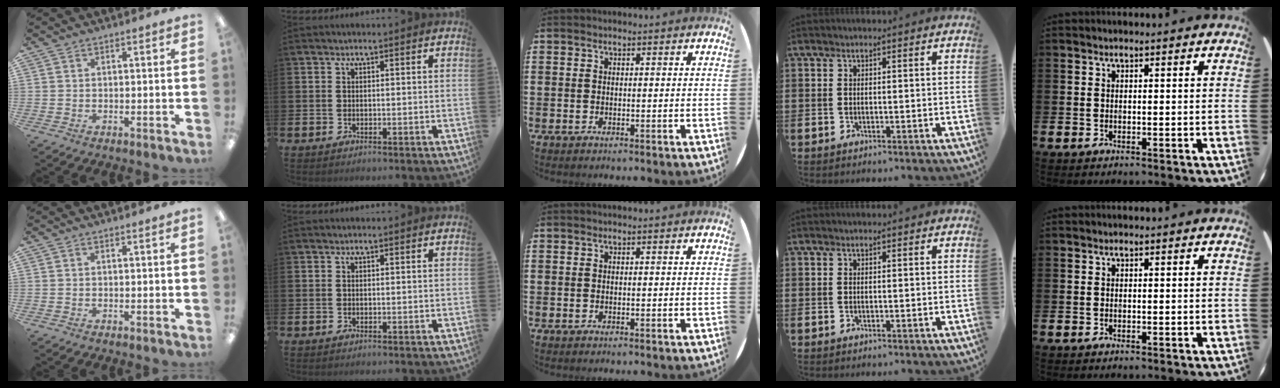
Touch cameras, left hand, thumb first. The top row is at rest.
{}